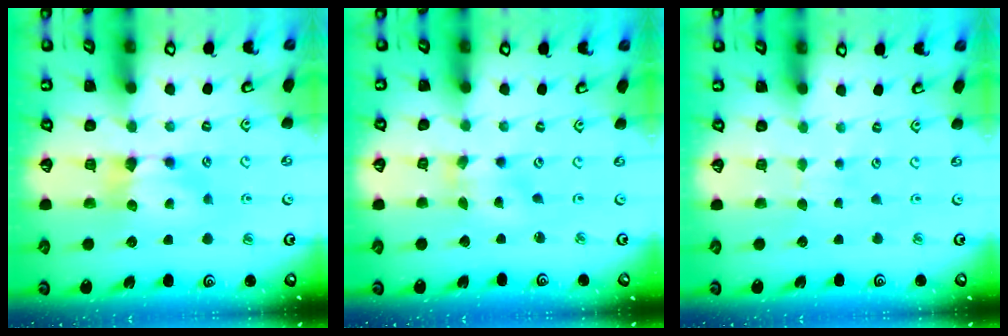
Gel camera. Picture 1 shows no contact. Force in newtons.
{"total": 1.8, "press": 1.6, "slide": 0.9}
{"total": 3.5, "press": 3.5, "slide": 0.4}